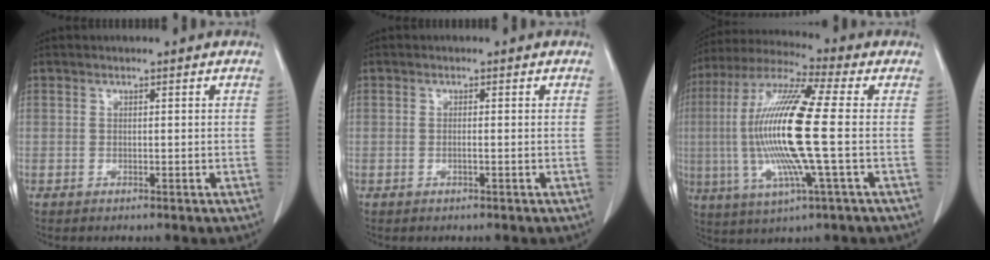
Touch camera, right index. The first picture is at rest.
{"total": 0.6, "force": [-0.2, 0.0, 0.6], "torque": [-0.013, 0.002, 0.000]}
{"total": 17.4, "force": [-1.0, 0.6, 17.4], "torque": [-0.363, -0.002, -0.028]}